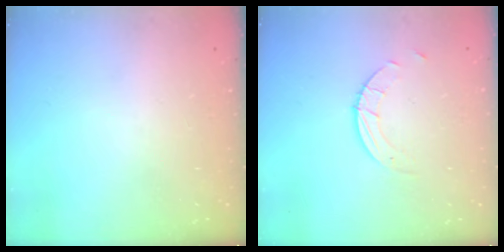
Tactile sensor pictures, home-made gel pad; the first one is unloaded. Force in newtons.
{"total": 2.7, "press": 2.7, "slide": 0.3}